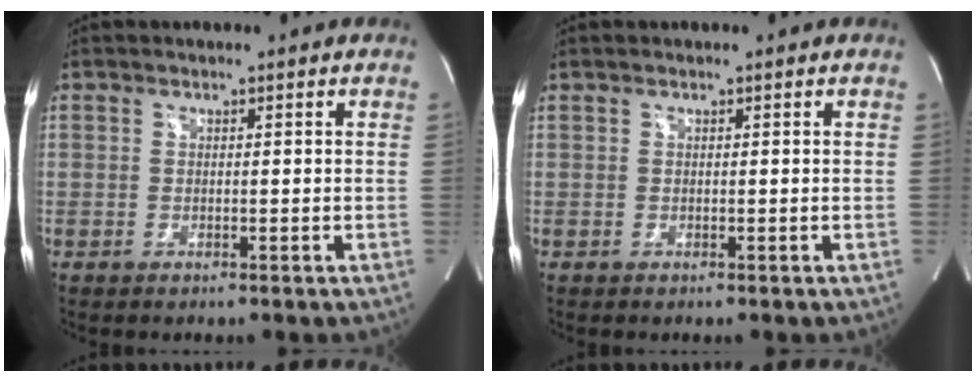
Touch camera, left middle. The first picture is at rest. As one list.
[{"total": 0.0}]